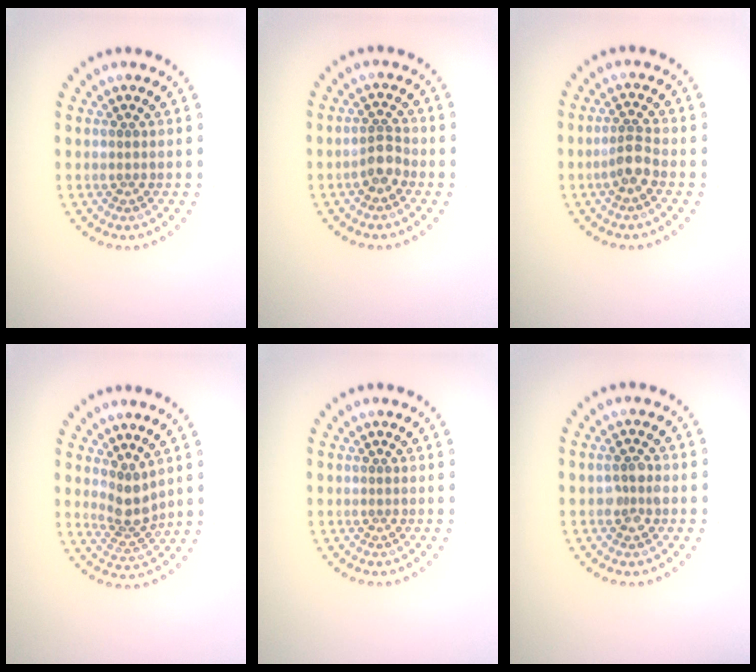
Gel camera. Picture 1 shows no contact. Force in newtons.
{"total": 1.9, "press": 1.7, "slide": 1.0}
{"total": 2.0, "press": 1.7, "slide": 1.1}
{"total": 2.5, "press": 1.9, "slide": 1.6}
{"total": 0.0}
{"total": 2.0, "press": 1.9, "slide": 0.3}